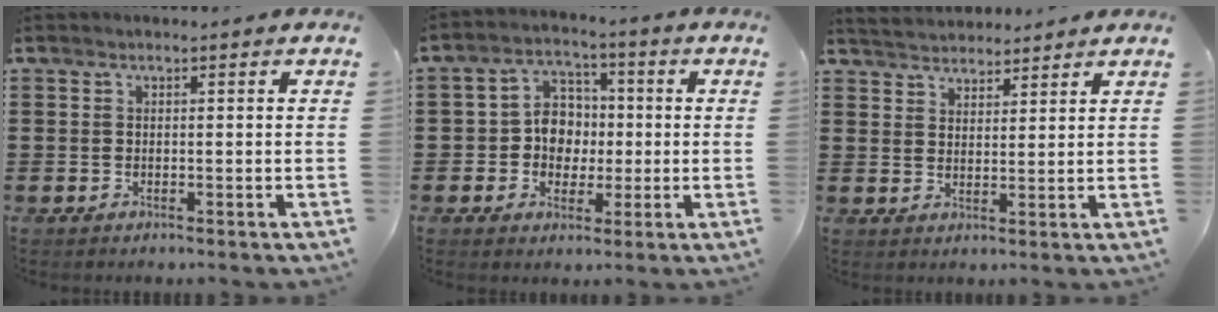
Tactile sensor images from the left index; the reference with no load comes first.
{"total": 6.6, "force": [-0.4, 6.0, 2.8], "torque": [-0.064, 0.017, -0.011]}
{"total": 3.4, "force": [3.3, 0.6, -0.2], "torque": [-0.008, -0.008, 0.062]}